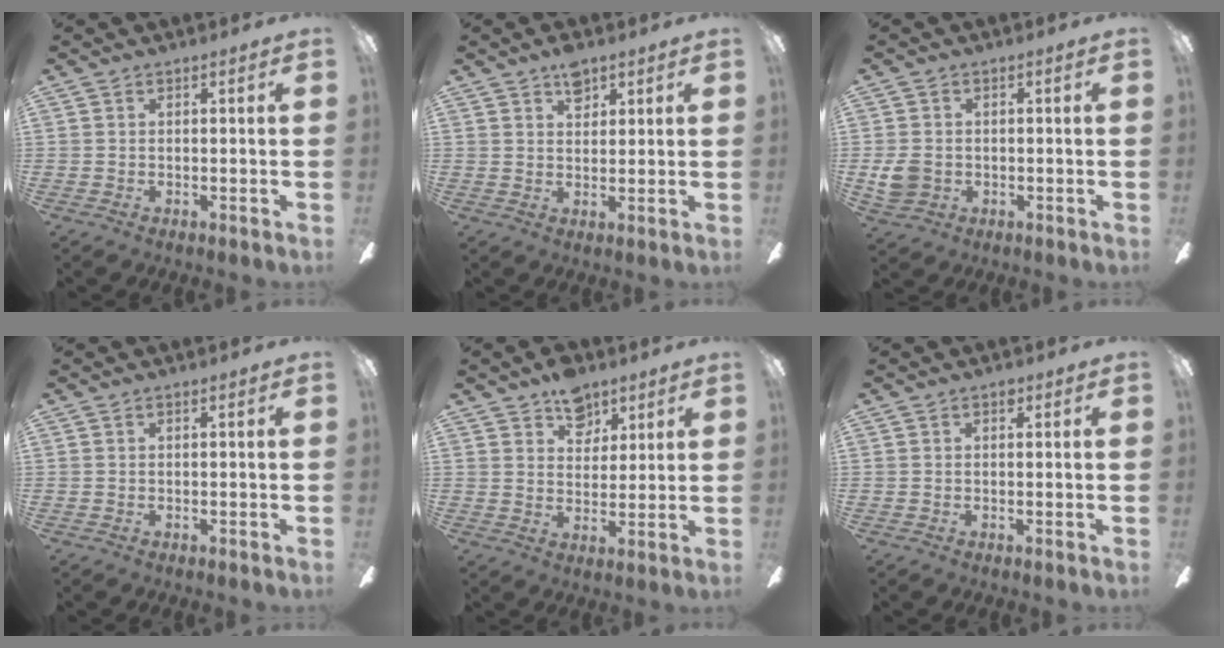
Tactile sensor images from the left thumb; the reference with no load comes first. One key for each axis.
{"total": 5.0, "fx": 3.3, "fy": 2.8, "fz": 2.4, "tx": -0.023, "ty": -0.013, "tz": 0.056}
{"total": 5.6, "fx": -0.4, "fy": 4.8, "fz": 2.7, "tx": -0.054, "ty": 0.008, "tz": -0.004}
{"total": 0.0}
{"total": 8.2, "fx": 5.6, "fy": 5.2, "fz": 2.8, "tx": -0.026, "ty": -0.026, "tz": 0.100}
{"total": 0.9, "fx": 0.5, "fy": 0.6, "fz": 0.4, "tx": -0.008, "ty": 0.003, "tz": 0.009}